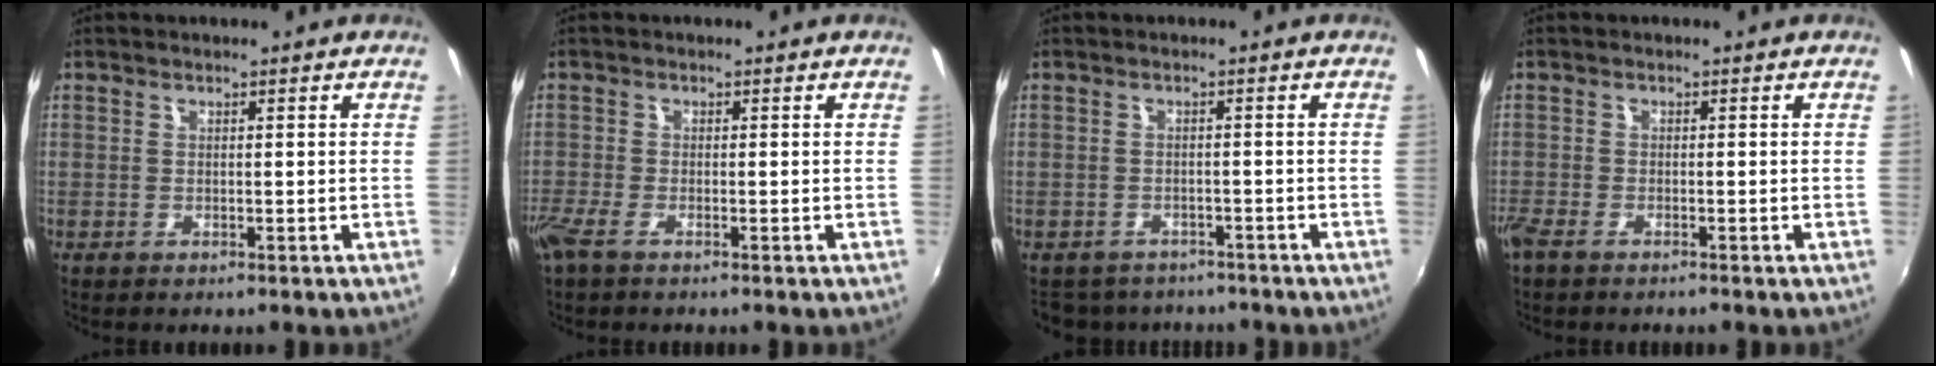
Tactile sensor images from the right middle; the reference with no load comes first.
{"total": 2.8, "force": [-1.9, 0.4, 2.0], "torque": [-0.048, -0.011, -0.041]}
{"total": 7.1, "force": [-6.0, 3.3, 1.6], "torque": [-0.043, -0.009, -0.083]}
{"total": 2.9, "force": [-2.4, 0.7, 1.5], "torque": [-0.041, -0.011, -0.050]}